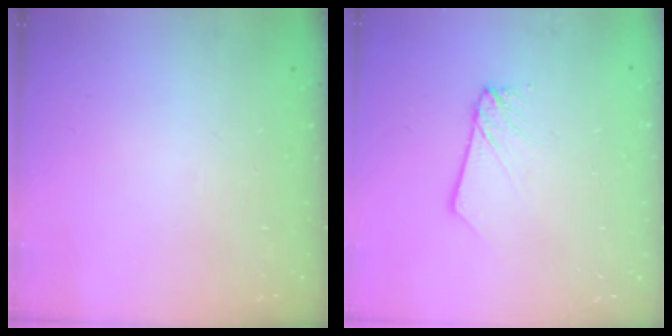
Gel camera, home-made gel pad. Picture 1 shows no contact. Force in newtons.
{"total": 2.5, "press": 2.5, "slide": 0.1}